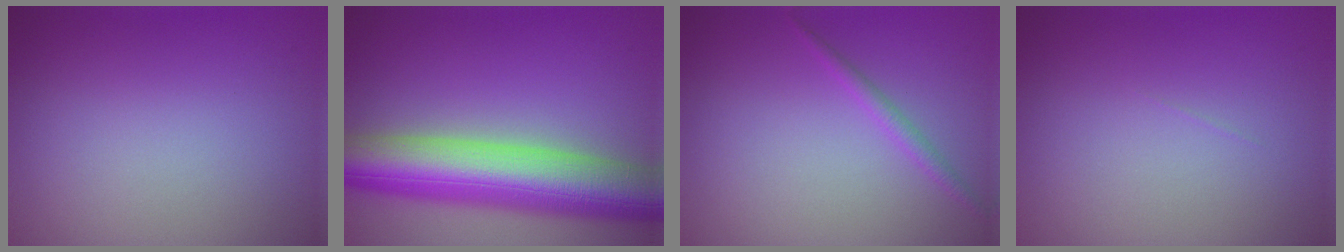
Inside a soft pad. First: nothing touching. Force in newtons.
{"total": 11.0, "press": 11.0, "slide": 0.3}
{"total": 1.3, "press": 1.3, "slide": 0.0}
{"total": 0.0}